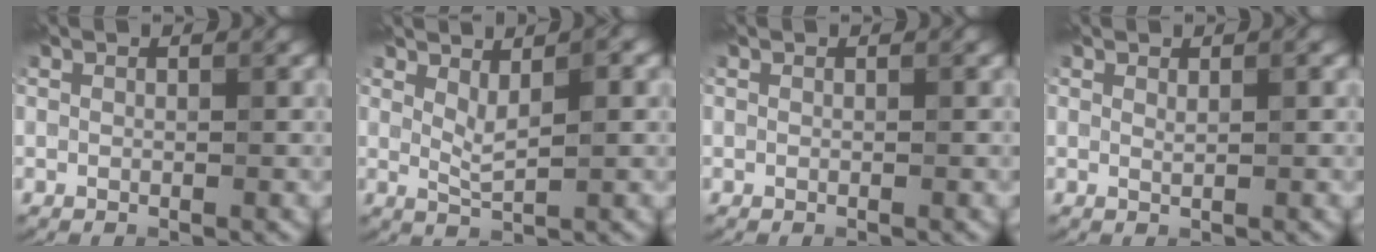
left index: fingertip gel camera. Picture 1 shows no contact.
{"total": 2.2, "force": [0.6, 0.5, 2.0], "torque": [-0.041, -0.003, 0.020]}
{"total": 0.0}
{"total": 0.0}